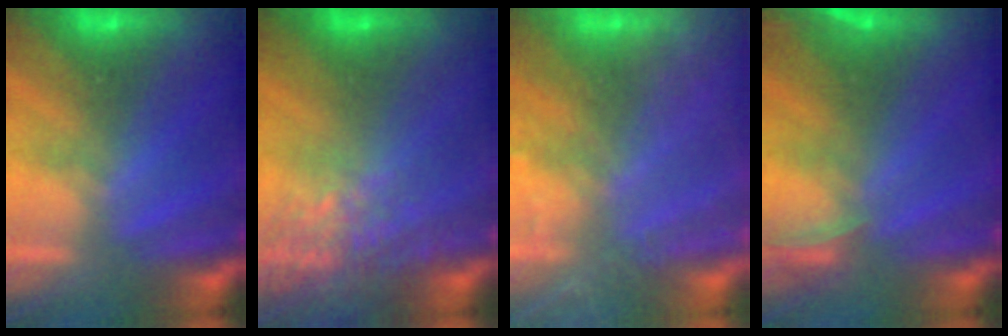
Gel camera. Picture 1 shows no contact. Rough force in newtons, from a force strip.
{"total": 7.1}
{"total": 6.0}
{"total": 2.5}